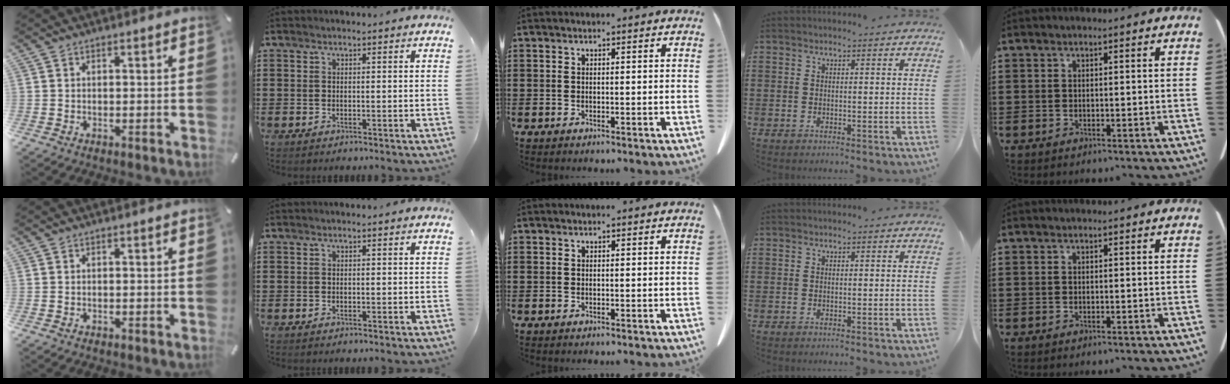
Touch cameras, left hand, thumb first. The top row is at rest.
{}